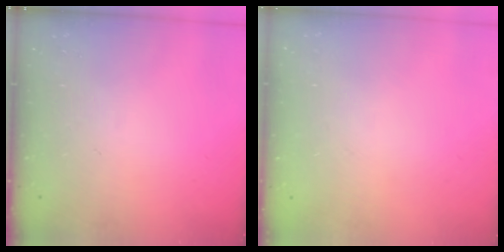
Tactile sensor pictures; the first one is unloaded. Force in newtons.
{"total": 1.6, "press": 1.6, "slide": 0.1}